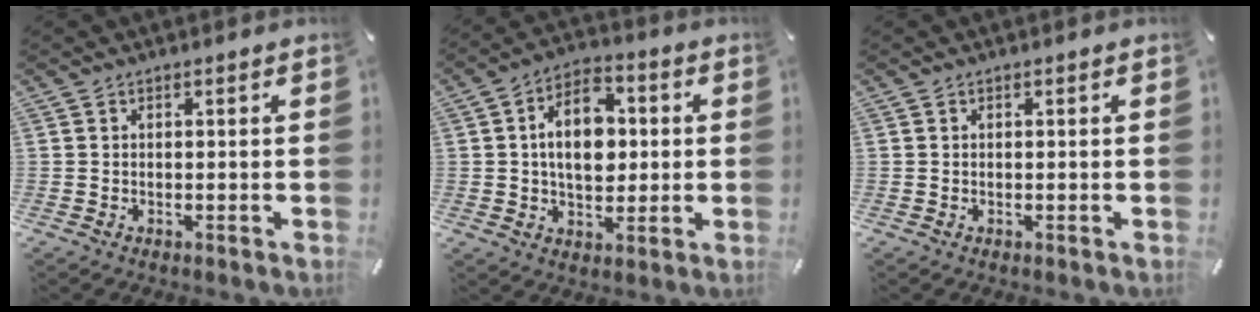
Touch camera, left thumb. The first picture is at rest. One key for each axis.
{"total": 12.4, "fx": 1.1, "fy": 8.4, "fz": 9.1, "tx": -0.163, "ty": 0.006, "tz": 0.017}
{"total": 0.0}